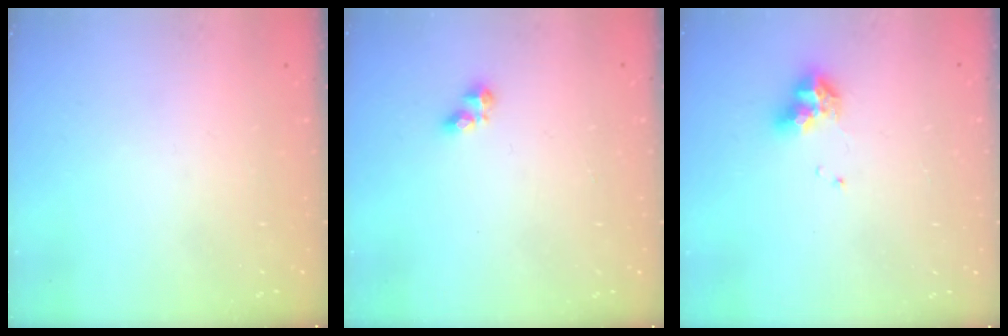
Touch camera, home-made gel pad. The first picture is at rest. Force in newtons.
{"total": 4.3, "press": 4.3, "slide": 0.7}
{"total": 7.6, "press": 7.5, "slide": 0.8}